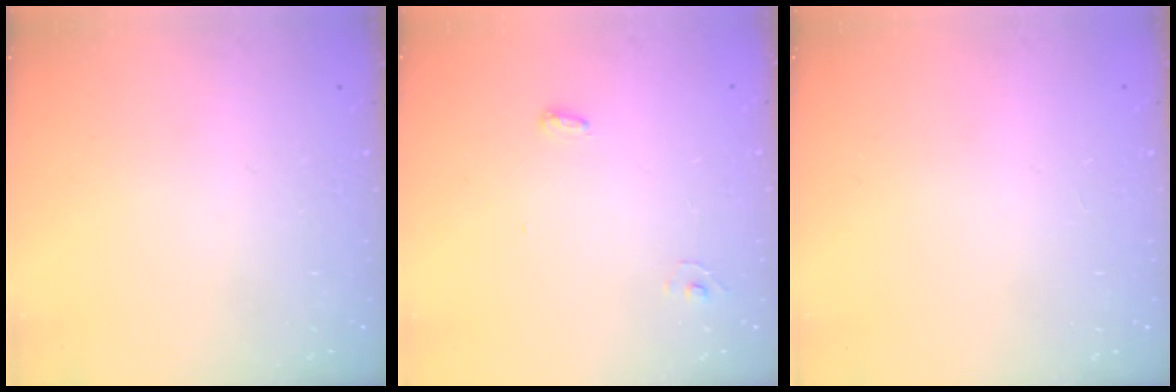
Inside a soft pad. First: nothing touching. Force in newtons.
{"total": 4.4, "press": 3.9, "slide": 2.1}
{"total": 1.0, "press": 0.8, "slide": 0.6}